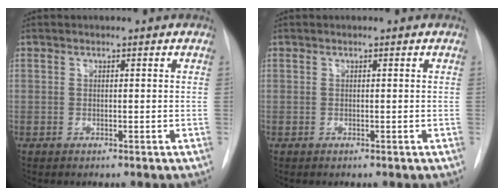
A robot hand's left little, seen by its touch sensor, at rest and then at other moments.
{"total": 0.0}